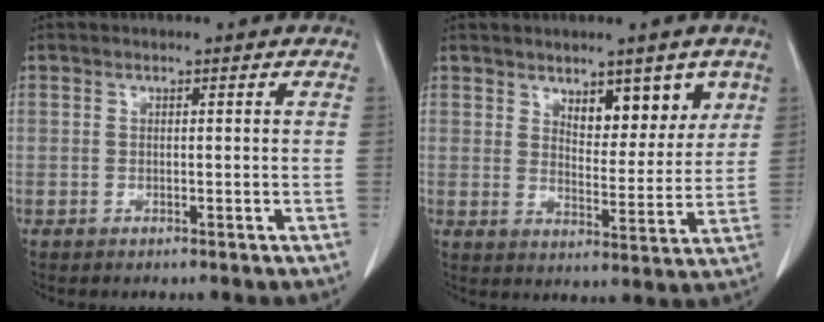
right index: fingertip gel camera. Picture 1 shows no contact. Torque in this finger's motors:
{"motor_torque": [0.21, 0.20, 0.13, 0.05]}